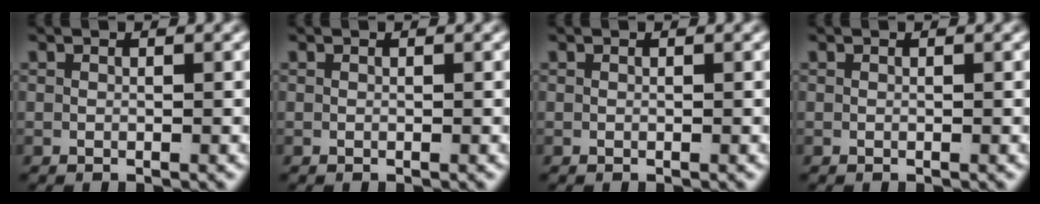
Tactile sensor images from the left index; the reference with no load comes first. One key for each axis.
{"total": 0.0}
{"total": 0.0}
{"total": 0.0}